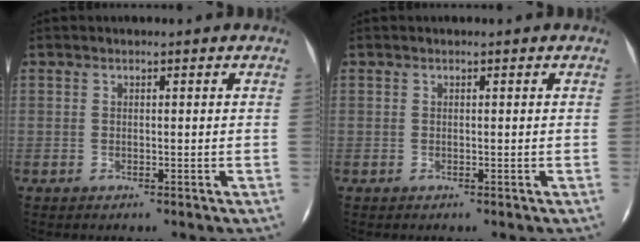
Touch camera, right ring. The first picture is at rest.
{"total": 0.0}